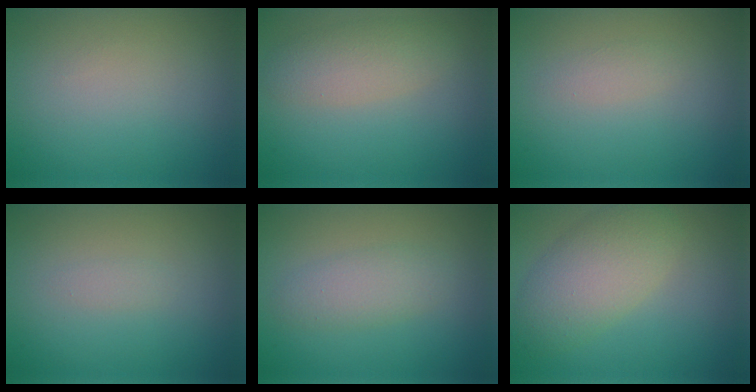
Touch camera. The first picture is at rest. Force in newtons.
{"total": 2.9, "press": 2.9, "slide": 0.2}
{"total": 0.9, "press": 0.9, "slide": 0.0}
{"total": 0.7, "press": 0.7, "slide": 0.0}
{"total": 2.5, "press": 2.5, "slide": 0.1}
{"total": 5.4, "press": 5.4, "slide": 0.2}